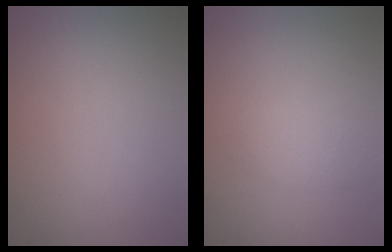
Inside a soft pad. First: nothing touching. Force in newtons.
{"total": 1.5, "press": 1.5, "slide": 0.1}